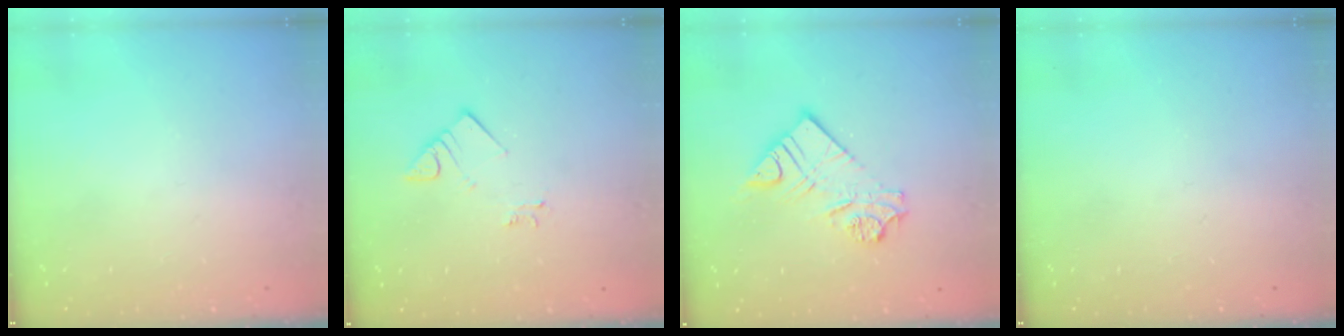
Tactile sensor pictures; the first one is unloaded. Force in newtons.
{"total": 3.5, "press": 3.5, "slide": 0.2}
{"total": 13.3, "press": 13.3, "slide": 1.4}
{"total": 0.0}